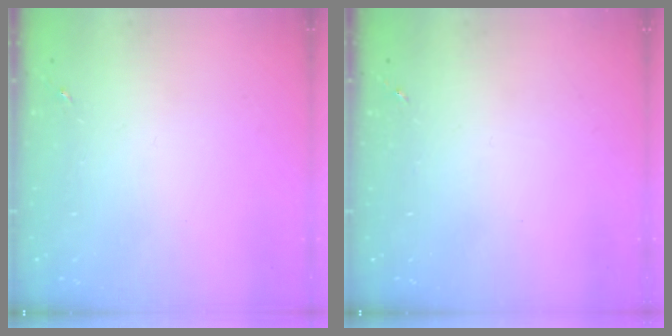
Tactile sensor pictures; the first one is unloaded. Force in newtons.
{"total": 0.0}